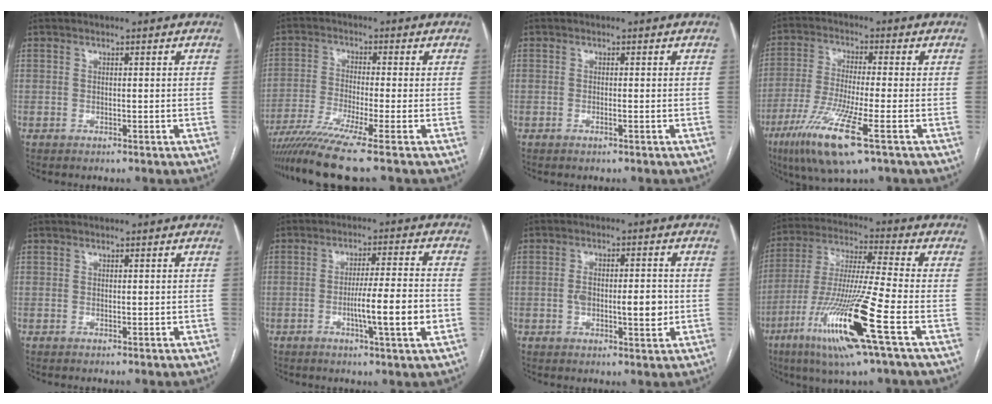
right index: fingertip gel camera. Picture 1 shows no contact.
{"total": 9.5, "force": [-7.3, -2.1, 5.7], "torque": [-0.095, -0.030, -0.125]}
{"total": 0.6, "force": [-0.3, 0.0, 0.5], "torque": [-0.011, 0.000, -0.004]}
{"total": 12.4, "force": [-6.1, 0.6, 10.8], "torque": [-0.223, -0.031, -0.109]}
{"total": 0.5, "force": [0.1, 0.3, 0.4], "torque": [-0.008, 0.000, 0.004]}
{"total": 9.5, "force": [-2.5, -0.2, 9.1], "torque": [-0.147, -0.003, -0.042]}
{"total": 7.4, "force": [-0.8, 2.6, 6.9], "torque": [-0.115, 0.004, -0.011]}
{"total": 18.2, "force": [-7.7, -0.4, 16.4], "torque": [-0.350, -0.034, -0.147]}